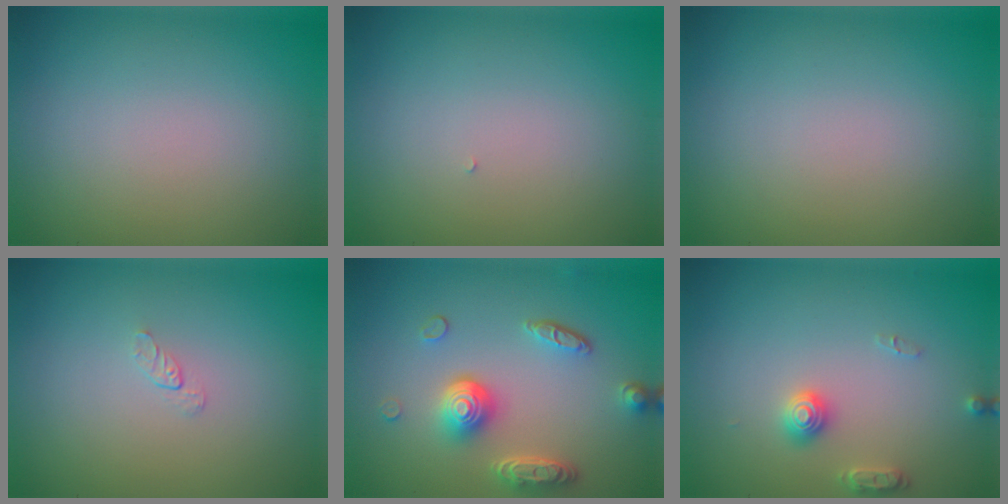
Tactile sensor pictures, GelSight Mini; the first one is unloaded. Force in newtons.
{"total": 0.0}
{"total": 0.0}
{"total": 0.5, "press": 0.3, "slide": 0.4}
{"total": 4.9, "press": 3.7, "slide": 3.2}
{"total": 2.2, "press": 2.2, "slide": 0.1}